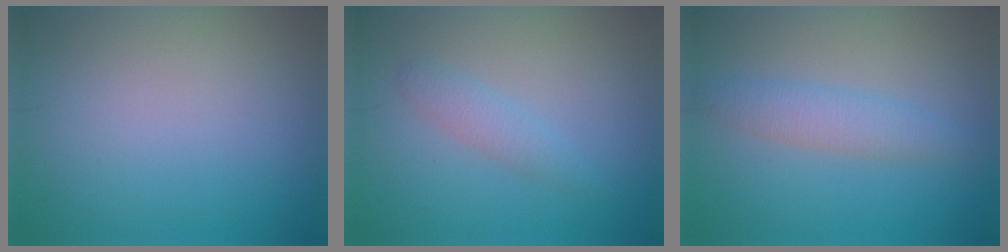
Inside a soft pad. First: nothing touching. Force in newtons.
{"total": 1.7, "press": 1.7, "slide": 0.1}
{"total": 2.7, "press": 2.7, "slide": 0.0}